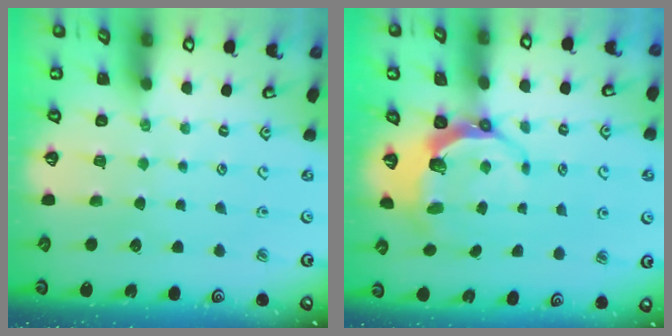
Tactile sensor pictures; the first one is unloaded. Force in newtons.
{"total": 6.9, "press": 5.5, "slide": 4.2}